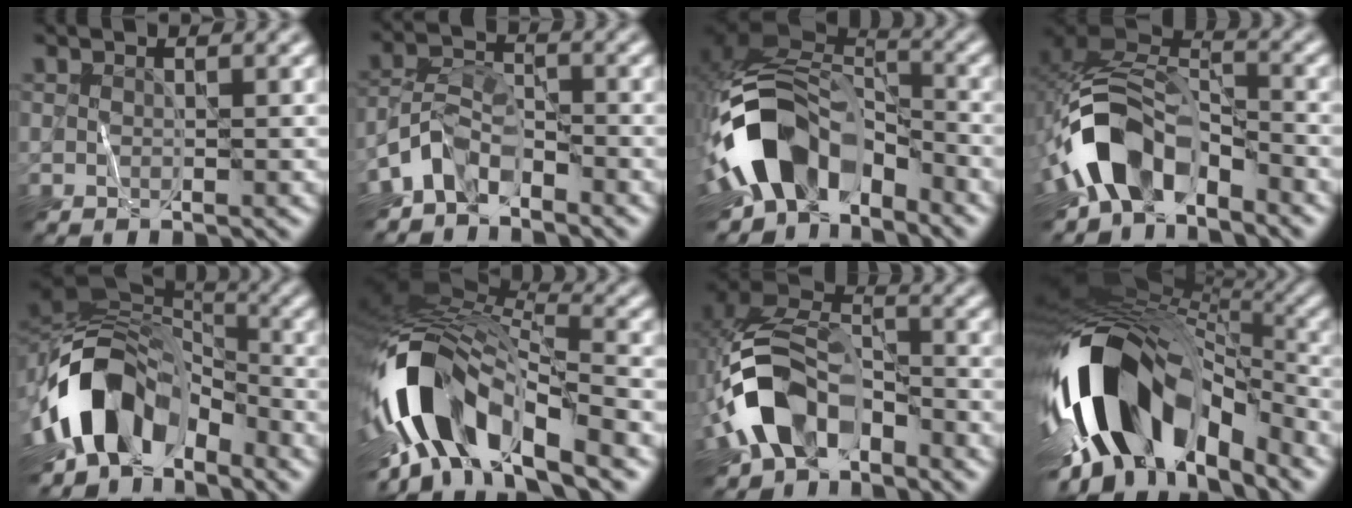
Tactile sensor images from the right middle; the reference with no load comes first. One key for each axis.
{"total": 4.0, "fx": -3.3, "fy": 1.8, "fz": 1.5, "tx": -0.021, "ty": 0.005, "tz": -0.076}
{"total": 12.3, "fx": -5.6, "fy": 7.4, "fz": 8.0, "tx": -0.143, "ty": 0.006, "tz": -0.111}
{"total": 9.2, "fx": -5.0, "fy": 5.4, "fz": 5.5, "tx": -0.092, "ty": 0.006, "tz": -0.100}
{"total": 12.4, "fx": -5.7, "fy": 7.6, "fz": 7.9, "tx": -0.142, "ty": 0.018, "tz": -0.119}
{"total": 13.2, "fx": -5.8, "fy": 6.2, "fz": 10.1, "tx": -0.195, "ty": 0.001, "tz": -0.109}
{"total": 9.9, "fx": -4.6, "fy": 6.0, "fz": 6.4, "tx": -0.115, "ty": 0.015, "tz": -0.096}
{"total": 15.9, "fx": -5.5, "fy": 8.7, "fz": 12.1, "tx": -0.214, "ty": 0.003, "tz": -0.097}